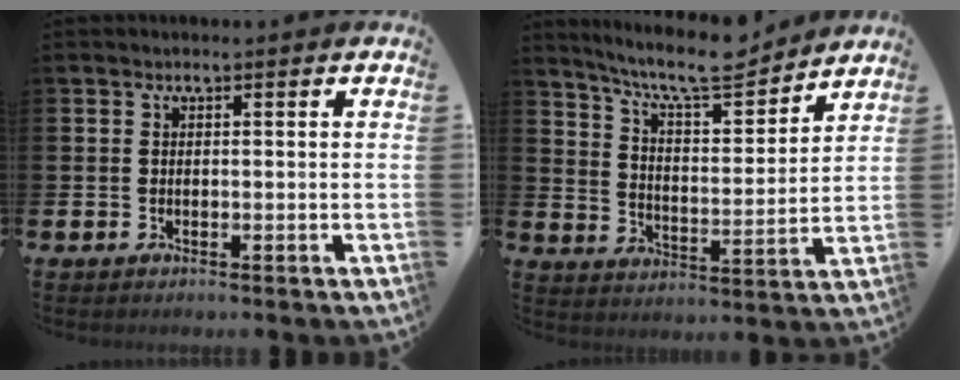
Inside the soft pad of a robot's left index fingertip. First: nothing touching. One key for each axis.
{"total": 9.5, "fx": 8.6, "fy": 1.7, "fz": 3.7, "tx": -0.093, "ty": -0.053, "tz": 0.150}